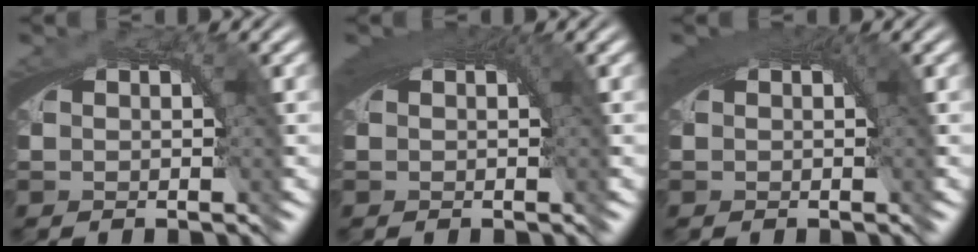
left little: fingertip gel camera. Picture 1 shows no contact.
{"total": 2.6, "force": [0.7, 1.4, 2.0], "torque": [-0.034, -0.007, 0.013]}
{"total": 2.6, "force": [0.7, 1.5, 2.0], "torque": [-0.034, -0.006, 0.011]}